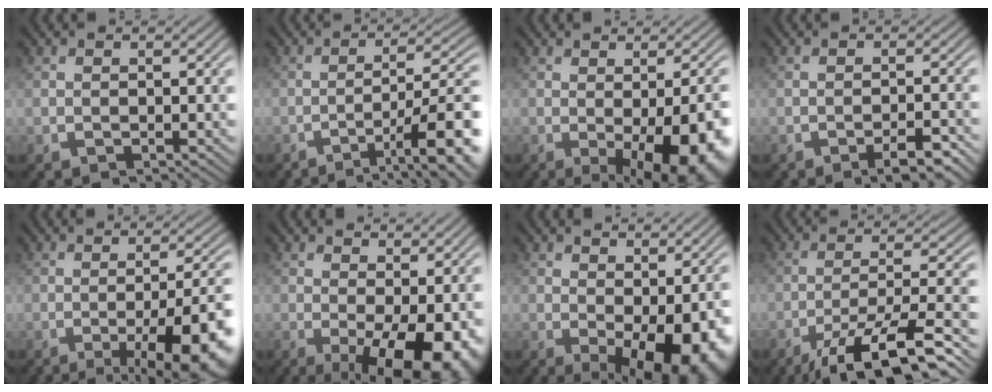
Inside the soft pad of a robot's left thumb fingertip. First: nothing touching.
{"total": 11.2, "force": [-5.6, 2.2, 9.5], "torque": [-0.139, 0.011, -0.078]}
{"total": 12.6, "force": [-3.6, 4.4, 11.3], "torque": [-0.118, -0.021, -0.026]}
{"total": 3.5, "force": [-2.4, 0.6, 2.5], "torque": [-0.037, 0.007, -0.037]}
{"total": 12.9, "force": [-4.9, 3.6, 11.4], "torque": [-0.139, -0.001, -0.068]}
{"total": 9.9, "force": [-1.8, 4.0, 8.9], "torque": [-0.121, -0.008, -0.016]}
{"total": 9.5, "force": [-1.8, 4.1, 8.4], "torque": [-0.115, -0.016, -0.010]}
{"total": 13.2, "force": [-8.6, 3.1, 9.5], "torque": [-0.165, -0.003, -0.141]}